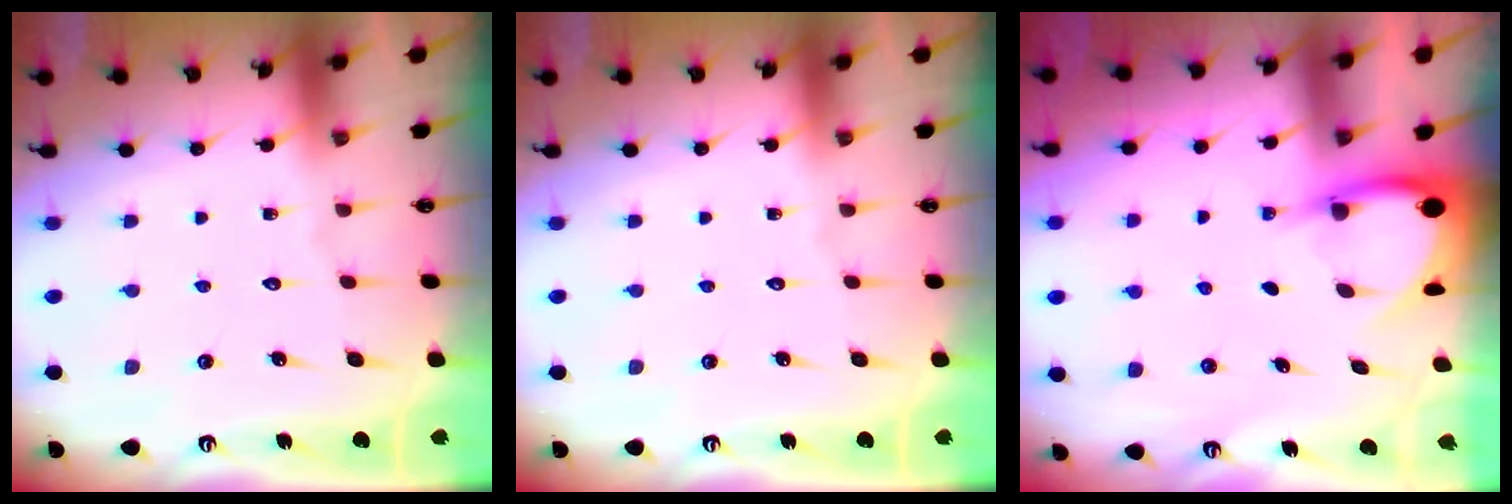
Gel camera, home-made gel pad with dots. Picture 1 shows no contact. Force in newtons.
{"total": 0.0}
{"total": 3.9, "press": 3.9, "slide": 0.3}